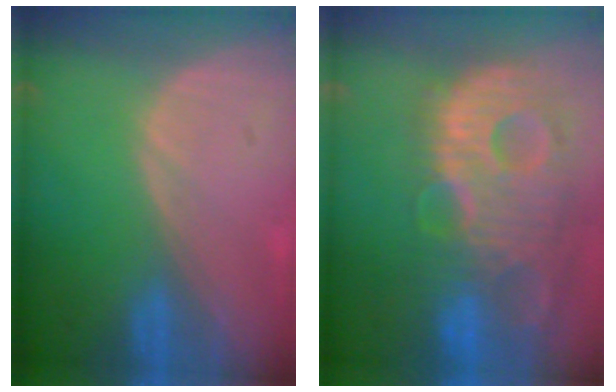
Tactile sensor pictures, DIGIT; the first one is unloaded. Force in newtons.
{"total": 13.9, "press": 12.0, "slide": 7.0}